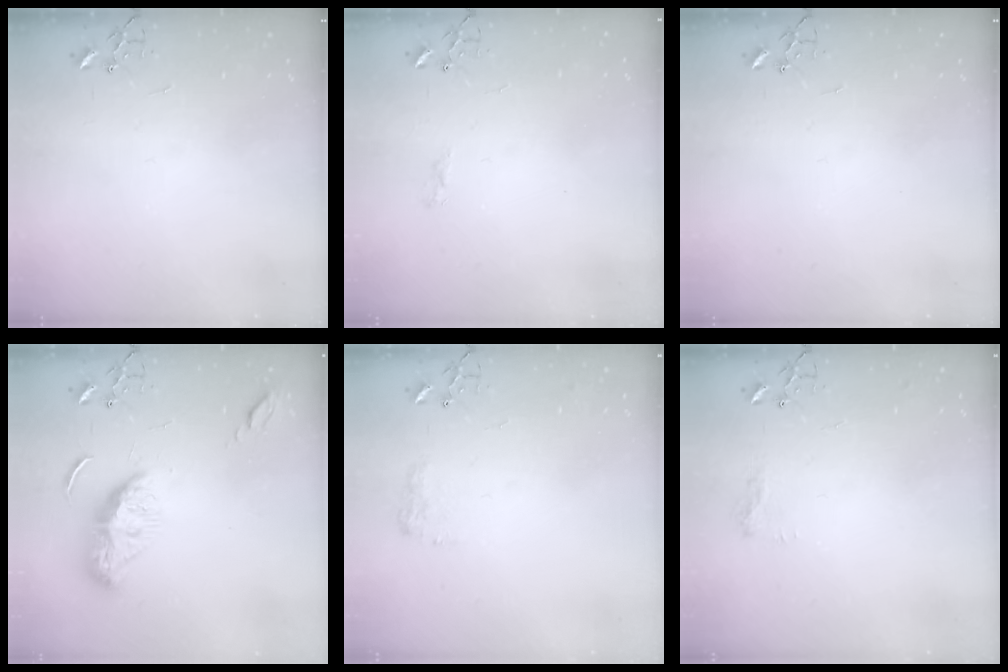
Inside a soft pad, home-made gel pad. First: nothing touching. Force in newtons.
{"total": 5.6, "press": 5.6, "slide": 0.6}
{"total": 0.0}
{"total": 11.3, "press": 11.3, "slide": 0.3}
{"total": 7.8, "press": 7.8, "slide": 0.1}
{"total": 8.7, "press": 8.7, "slide": 0.9}